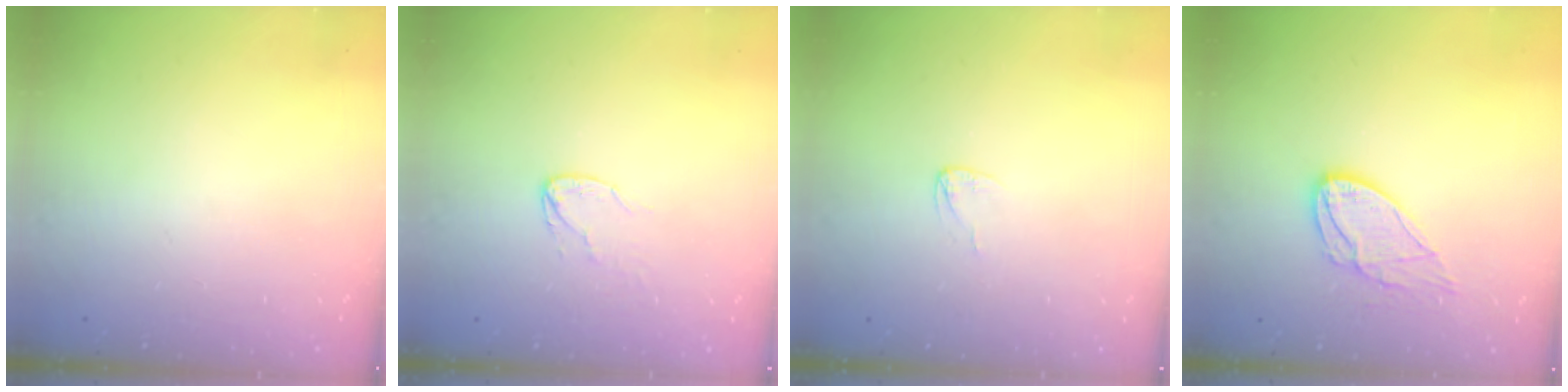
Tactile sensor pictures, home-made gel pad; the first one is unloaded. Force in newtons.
{"total": 4.0, "press": 4.0, "slide": 0.3}
{"total": 3.6, "press": 3.6, "slide": 0.2}
{"total": 9.8, "press": 9.8, "slide": 0.4}